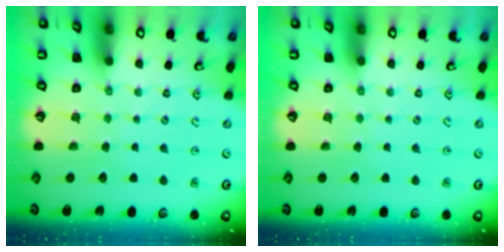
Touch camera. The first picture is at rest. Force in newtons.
{"total": 0.0}